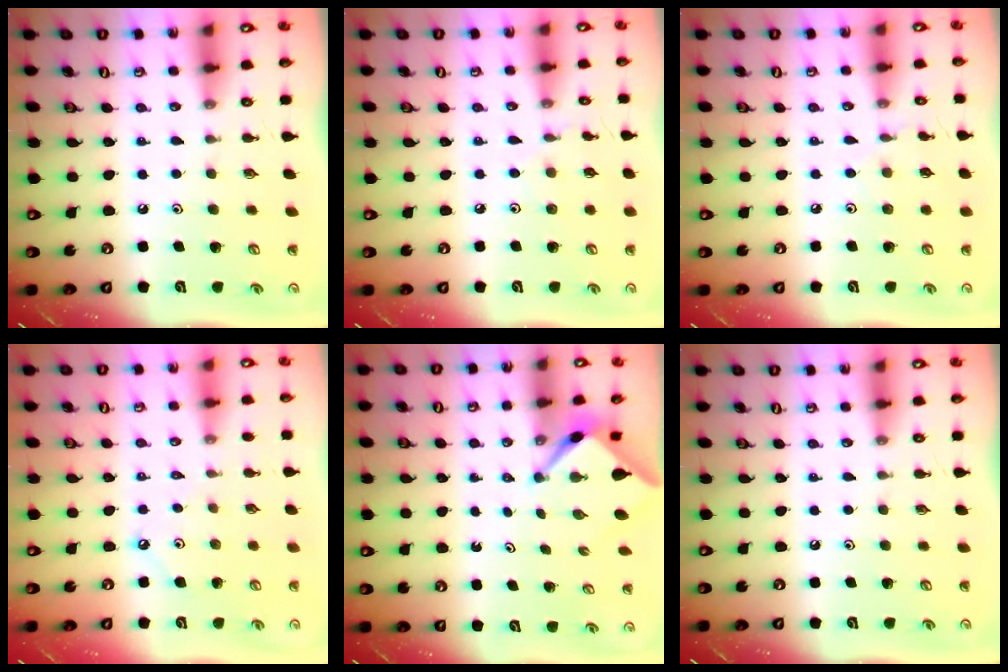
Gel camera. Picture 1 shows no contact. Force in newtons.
{"total": 2.7, "press": 2.7, "slide": 0.4}
{"total": 2.7, "press": 2.7, "slide": 0.4}
{"total": 3.1, "press": 3.1, "slide": 0.1}
{"total": 2.7, "press": 2.7, "slide": 0.3}
{"total": 0.0}